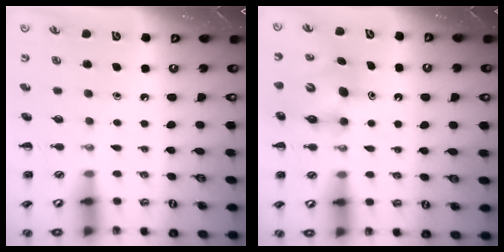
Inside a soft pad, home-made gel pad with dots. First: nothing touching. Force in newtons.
{"total": 7.5, "press": 7.4, "slide": 1.2}